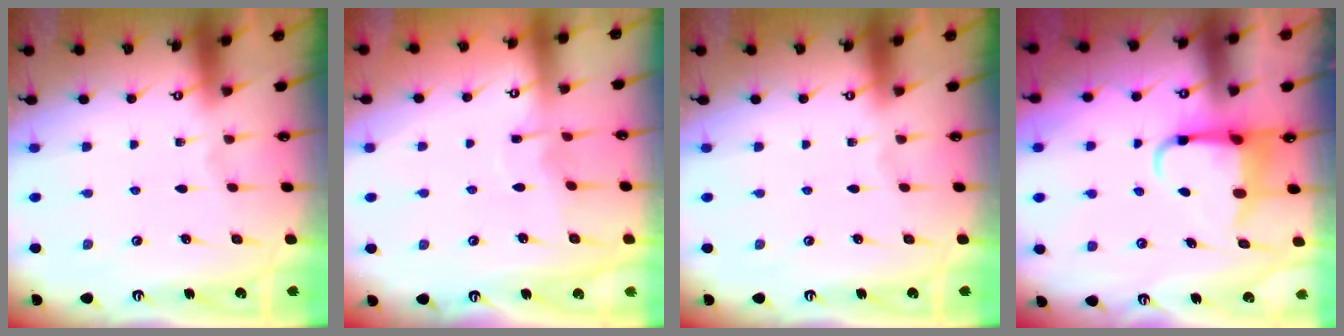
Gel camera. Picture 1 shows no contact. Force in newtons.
{"total": 2.8, "press": 2.8, "slide": 0.4}
{"total": 0.0}
{"total": 4.9, "press": 4.8, "slide": 0.7}